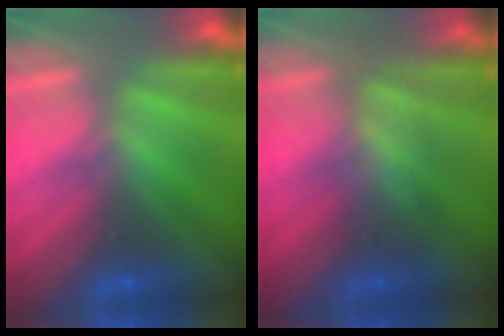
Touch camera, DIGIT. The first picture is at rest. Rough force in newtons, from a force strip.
{"total": 3.2}